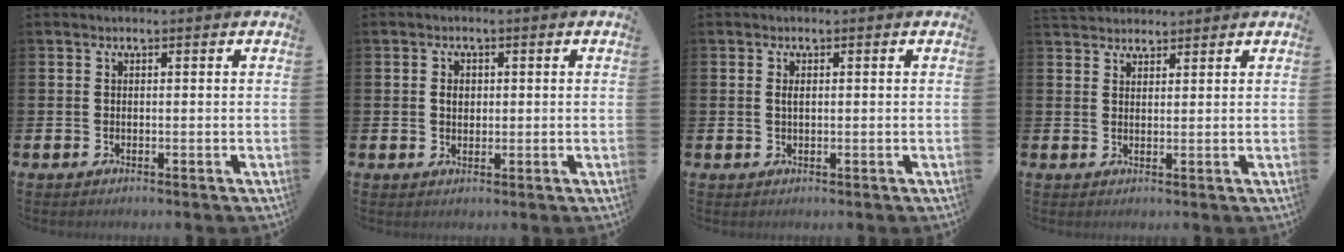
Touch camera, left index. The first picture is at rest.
{"total": 1.8, "force": [0.4, 1.4, 1.1], "torque": [-0.006, 0.001, 0.001]}
{"total": 0.9, "force": [0.2, 0.3, 0.8], "torque": [-0.015, 0.003, 0.001]}
{"total": 2.5, "force": [2.4, 0.7, 0.0], "torque": [-0.004, -0.008, 0.045]}